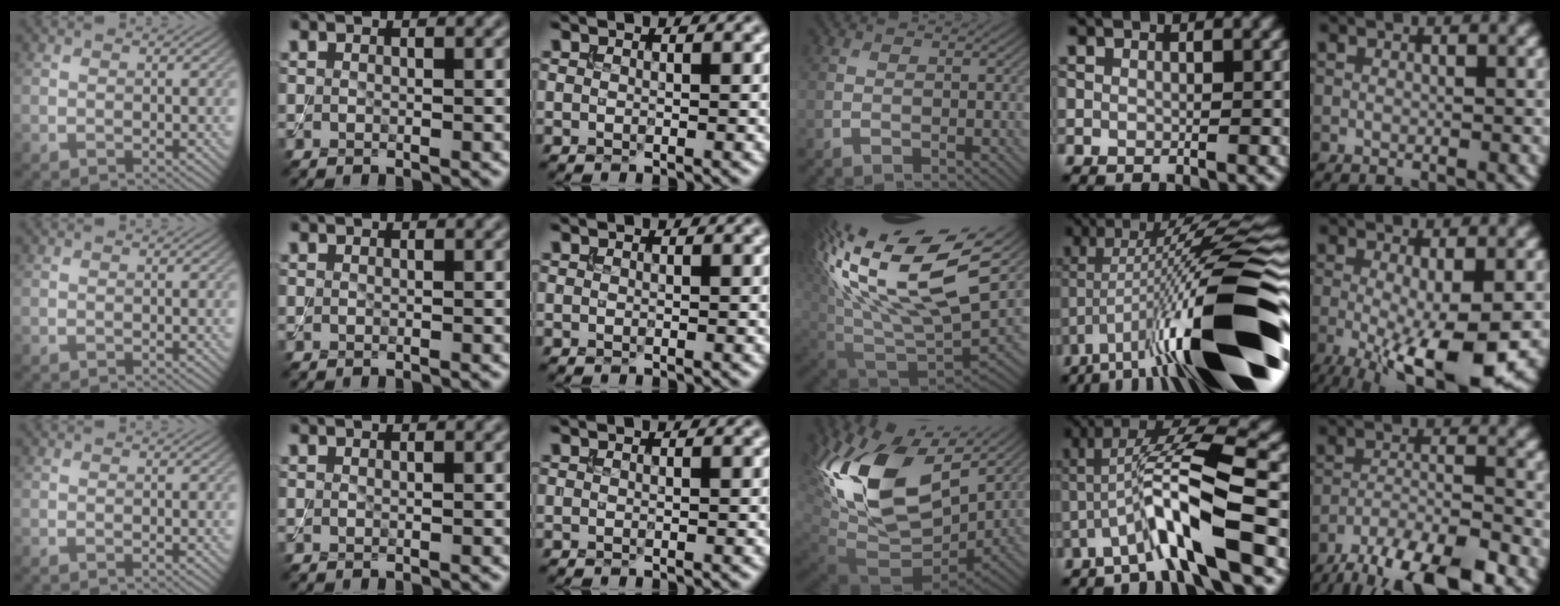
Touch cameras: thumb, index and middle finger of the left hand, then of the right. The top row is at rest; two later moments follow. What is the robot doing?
{"motion": "assemble", "object": "toy tower of hanoi"}